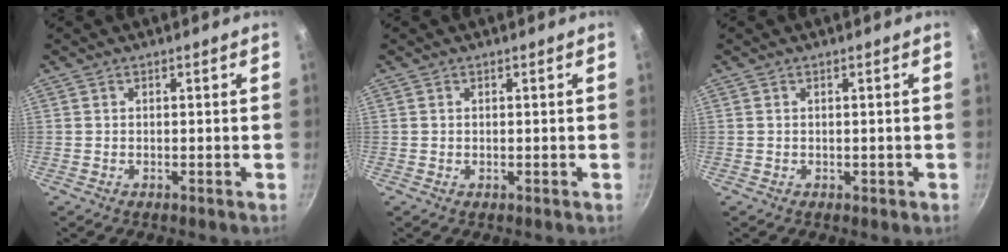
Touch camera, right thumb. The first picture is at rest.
{"total": 0.0}
{"total": 0.6, "force": [0.0, 0.5, 0.4], "torque": [0.001, 0.001, 0.000]}